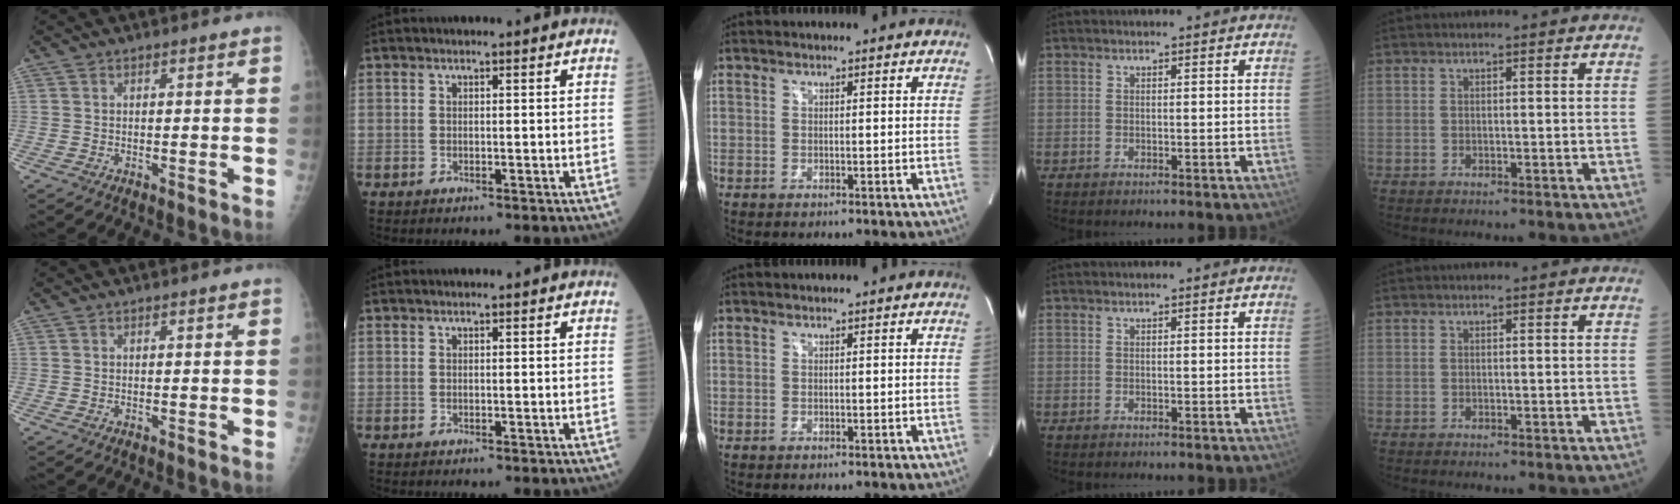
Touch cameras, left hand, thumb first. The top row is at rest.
{}